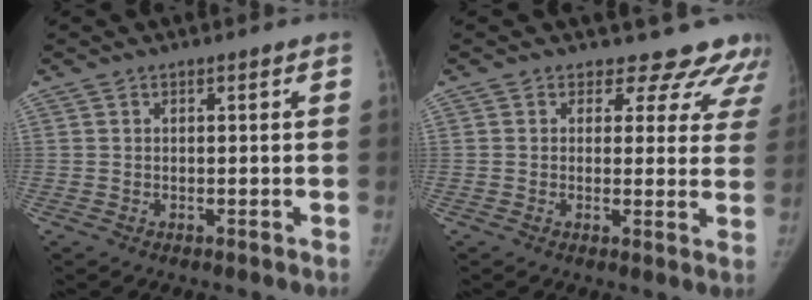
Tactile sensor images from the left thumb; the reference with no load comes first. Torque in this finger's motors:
{"motor_torque": [-0.05, 0.11, -0.09, 0.11, -0.02]}